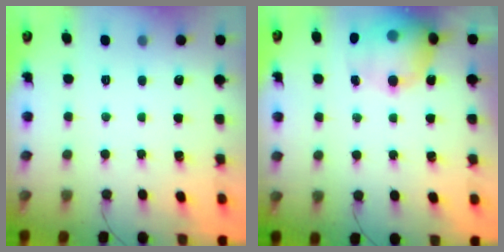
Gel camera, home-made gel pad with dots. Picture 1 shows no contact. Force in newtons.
{"total": 19.6, "press": 19.4, "slide": 3.3}